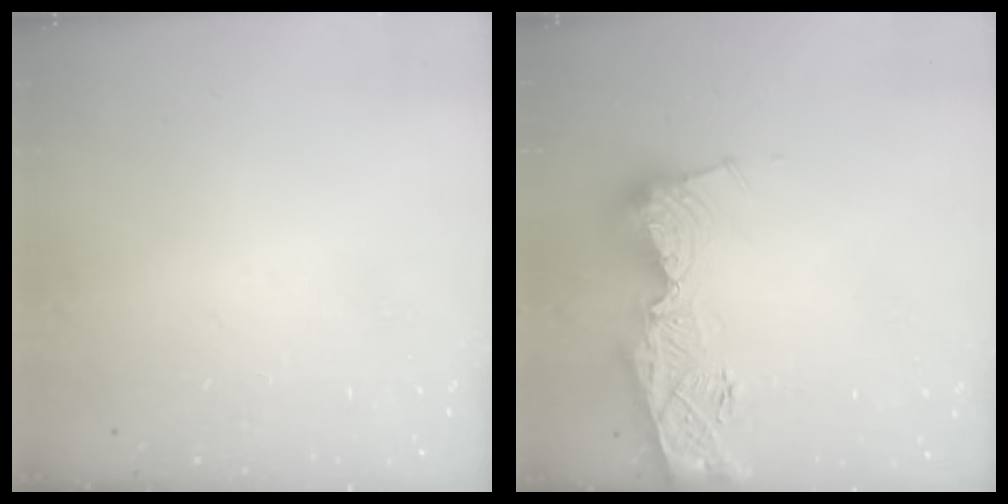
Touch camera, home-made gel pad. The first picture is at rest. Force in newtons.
{"total": 16.1, "press": 16.0, "slide": 1.6}